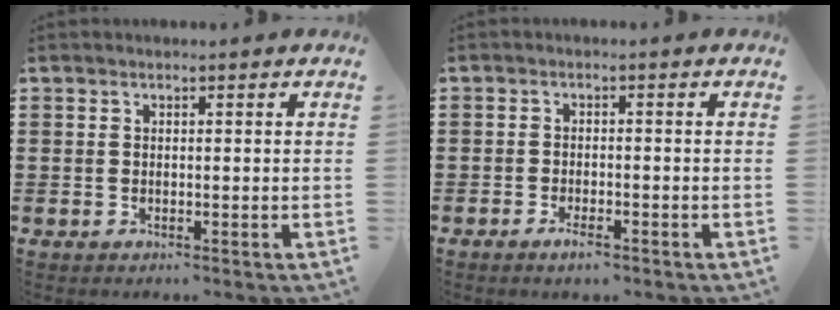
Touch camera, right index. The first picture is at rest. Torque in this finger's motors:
{"motor_torque": [0.44, 0.47, 0.08, 0.00]}